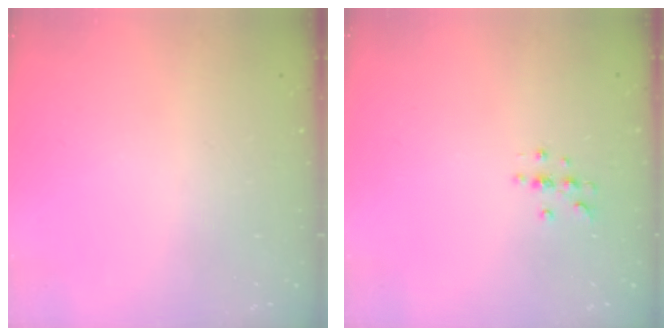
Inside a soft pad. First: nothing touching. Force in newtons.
{"total": 3.5, "press": 3.5, "slide": 0.4}